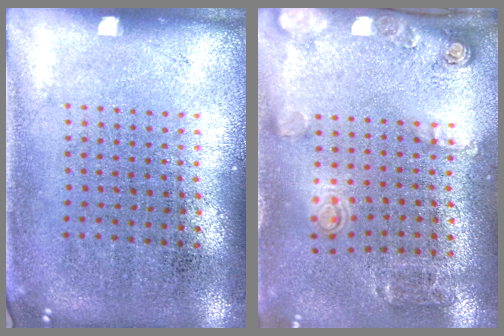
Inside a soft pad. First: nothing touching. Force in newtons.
{"total": 2.0, "press": 1.2, "slide": 1.6}